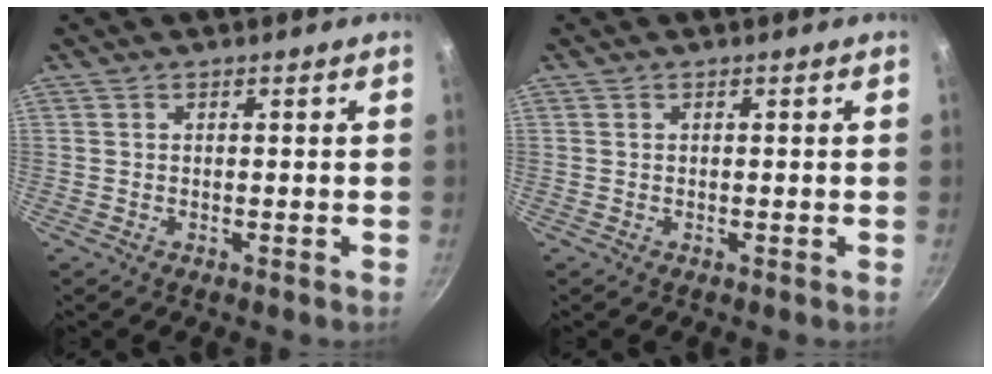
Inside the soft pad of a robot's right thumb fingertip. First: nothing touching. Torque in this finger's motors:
{"motor_torque": [0.03, 0.28, -0.01, 0.01, 0.04]}